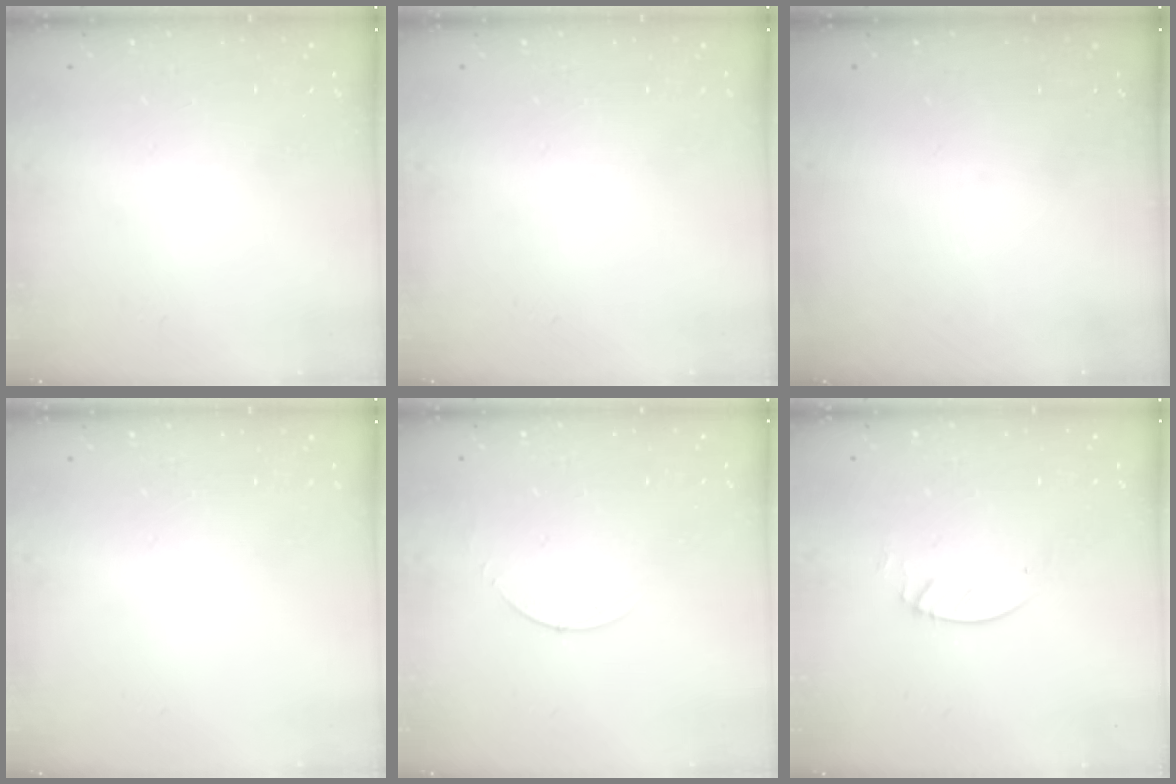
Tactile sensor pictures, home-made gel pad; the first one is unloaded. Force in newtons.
{"total": 0.0}
{"total": 0.0}
{"total": 0.0}
{"total": 3.0, "press": 3.0, "slide": 0.3}
{"total": 2.3, "press": 2.3, "slide": 0.2}